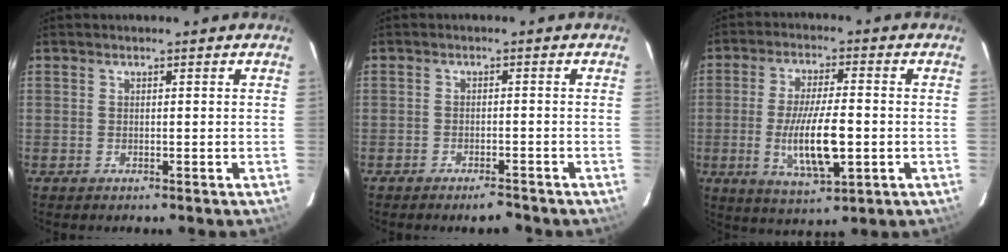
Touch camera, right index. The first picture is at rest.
{"total": 3.5, "force": [-3.1, 1.0, 1.4], "torque": [-0.036, 0.001, -0.048]}
{"total": 11.9, "force": [-2.3, 3.5, 11.1], "torque": [-0.214, -0.014, -0.037]}